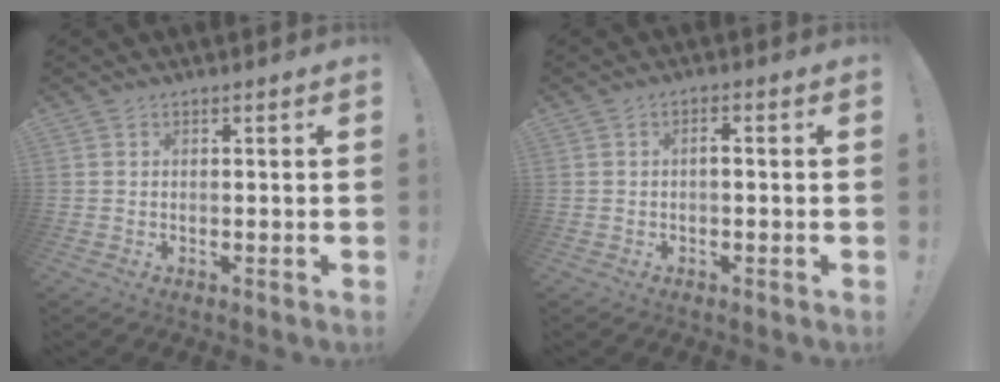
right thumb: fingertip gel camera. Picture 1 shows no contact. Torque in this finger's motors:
{"motor_torque": [-0.16, 0.03, -0.11, 0.07, 0.06]}